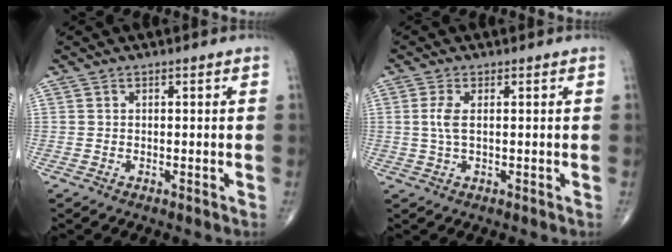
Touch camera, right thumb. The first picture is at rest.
{"total": 3.3, "force": [0.4, 1.3, 3.0], "torque": [-0.078, 0.002, 0.009]}